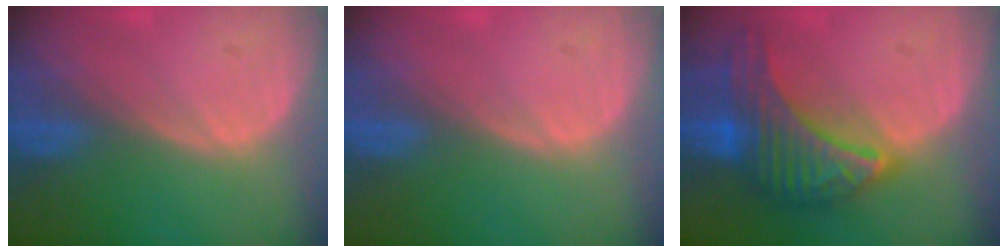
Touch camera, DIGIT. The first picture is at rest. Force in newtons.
{"total": 0.0}
{"total": 10.0, "press": 10.0, "slide": 0.5}